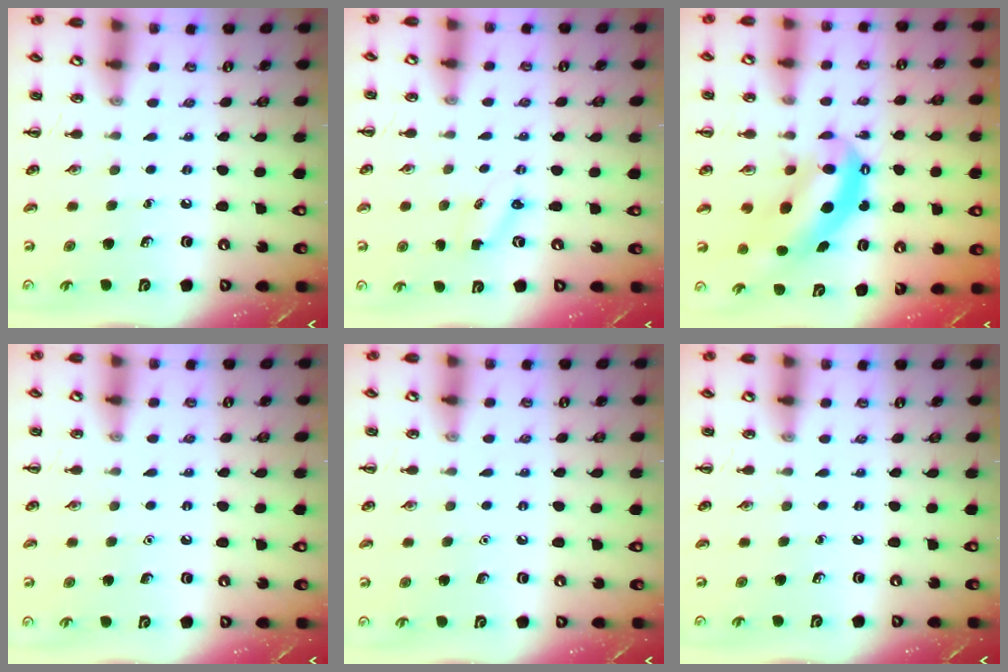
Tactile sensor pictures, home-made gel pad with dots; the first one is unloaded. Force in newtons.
{"total": 2.2, "press": 2.1, "slide": 0.6}
{"total": 6.6, "press": 6.5, "slide": 1.5}
{"total": 1.5, "press": 1.5, "slide": 0.1}
{"total": 1.6, "press": 1.6, "slide": 0.1}
{"total": 0.0}